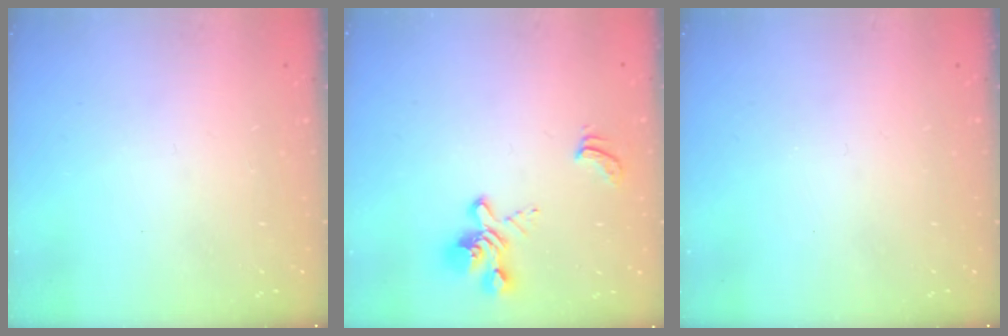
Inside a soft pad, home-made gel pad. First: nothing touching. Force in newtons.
{"total": 4.0, "press": 3.7, "slide": 1.6}
{"total": 0.0}